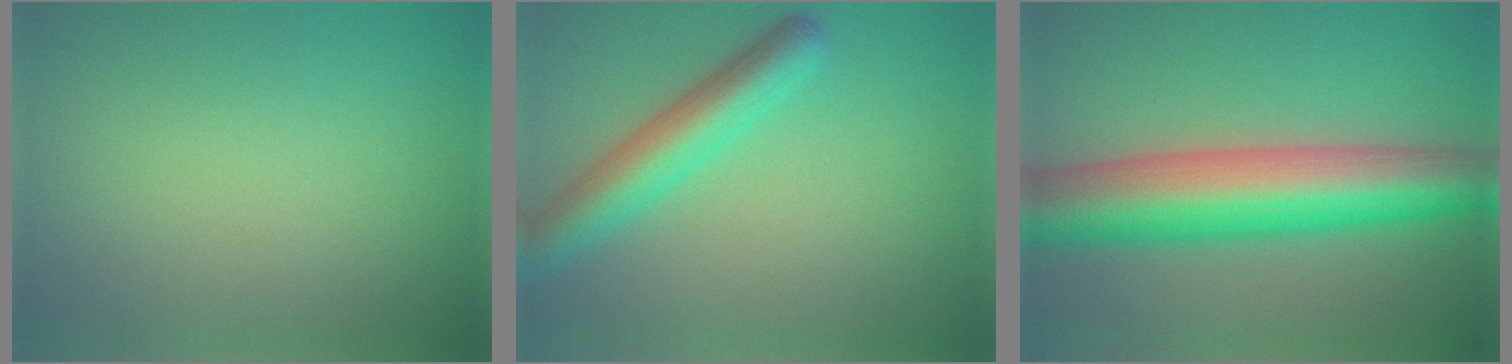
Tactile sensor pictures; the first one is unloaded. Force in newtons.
{"total": 4.9, "press": 4.9, "slide": 0.2}
{"total": 10.6, "press": 10.6, "slide": 0.3}